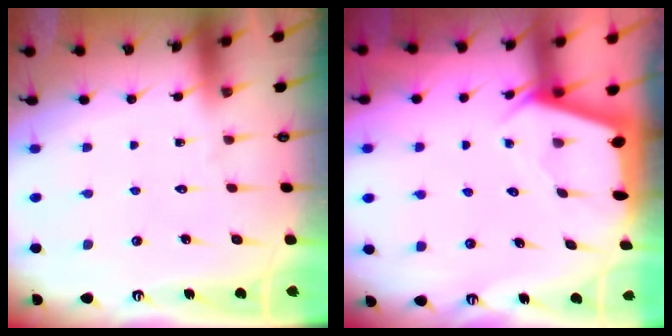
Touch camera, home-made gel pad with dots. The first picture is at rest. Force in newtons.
{"total": 2.4, "press": 2.4, "slide": 0.3}